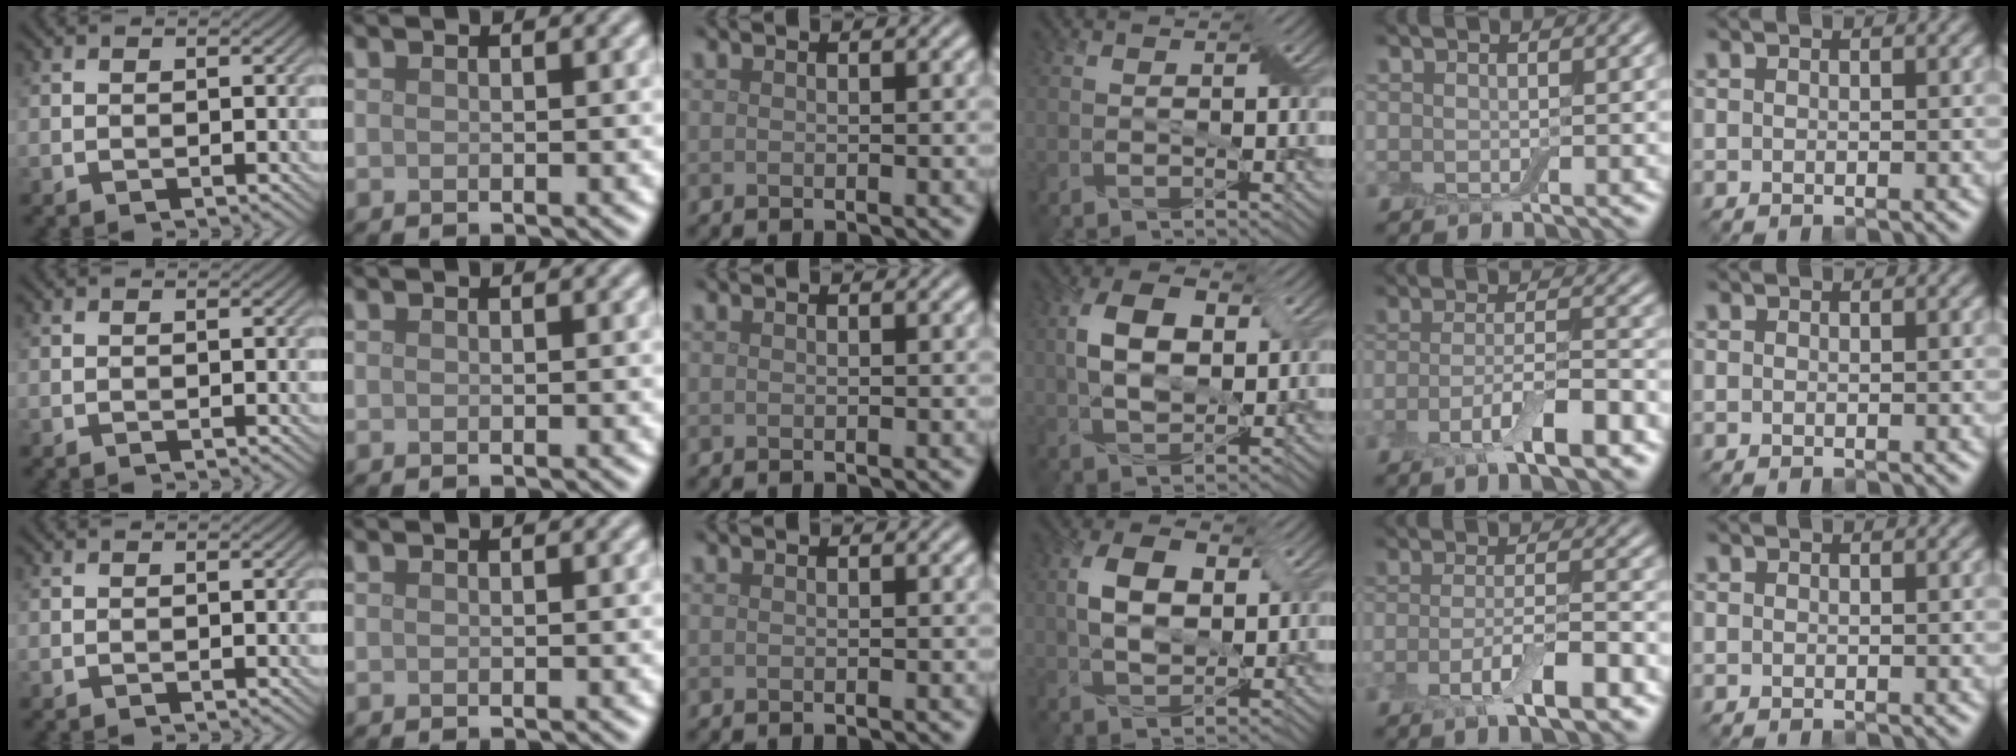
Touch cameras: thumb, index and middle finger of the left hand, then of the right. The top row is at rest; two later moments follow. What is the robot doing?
{"motion": "wipe", "object": "dish"}